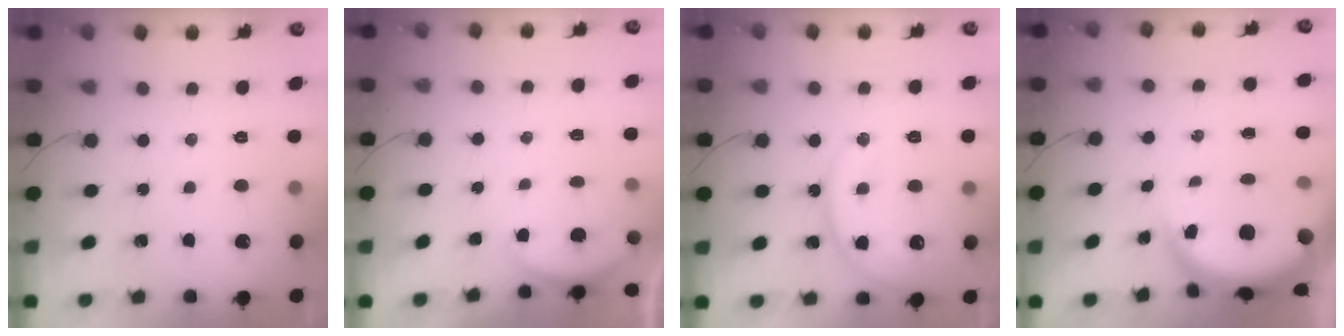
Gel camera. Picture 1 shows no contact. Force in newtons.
{"total": 2.0, "press": 1.9, "slide": 0.6}
{"total": 11.8, "press": 11.8, "slide": 0.8}
{"total": 5.0, "press": 4.9, "slide": 0.6}